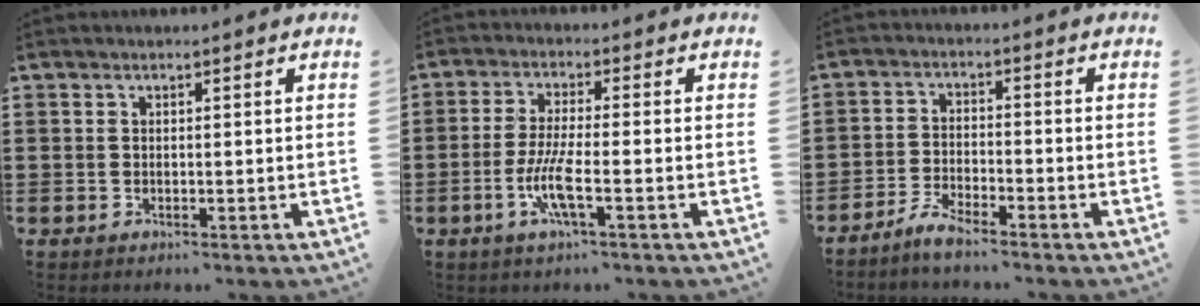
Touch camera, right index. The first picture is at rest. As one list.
[{"total": 6.4, "force": [-2.3, 1.1, 5.9], "torque": [-0.126, -0.012, -0.048]}, {"total": 3.6, "force": [-3.4, 0.2, 1.1], "torque": [-0.034, 0.004, -0.072]}]